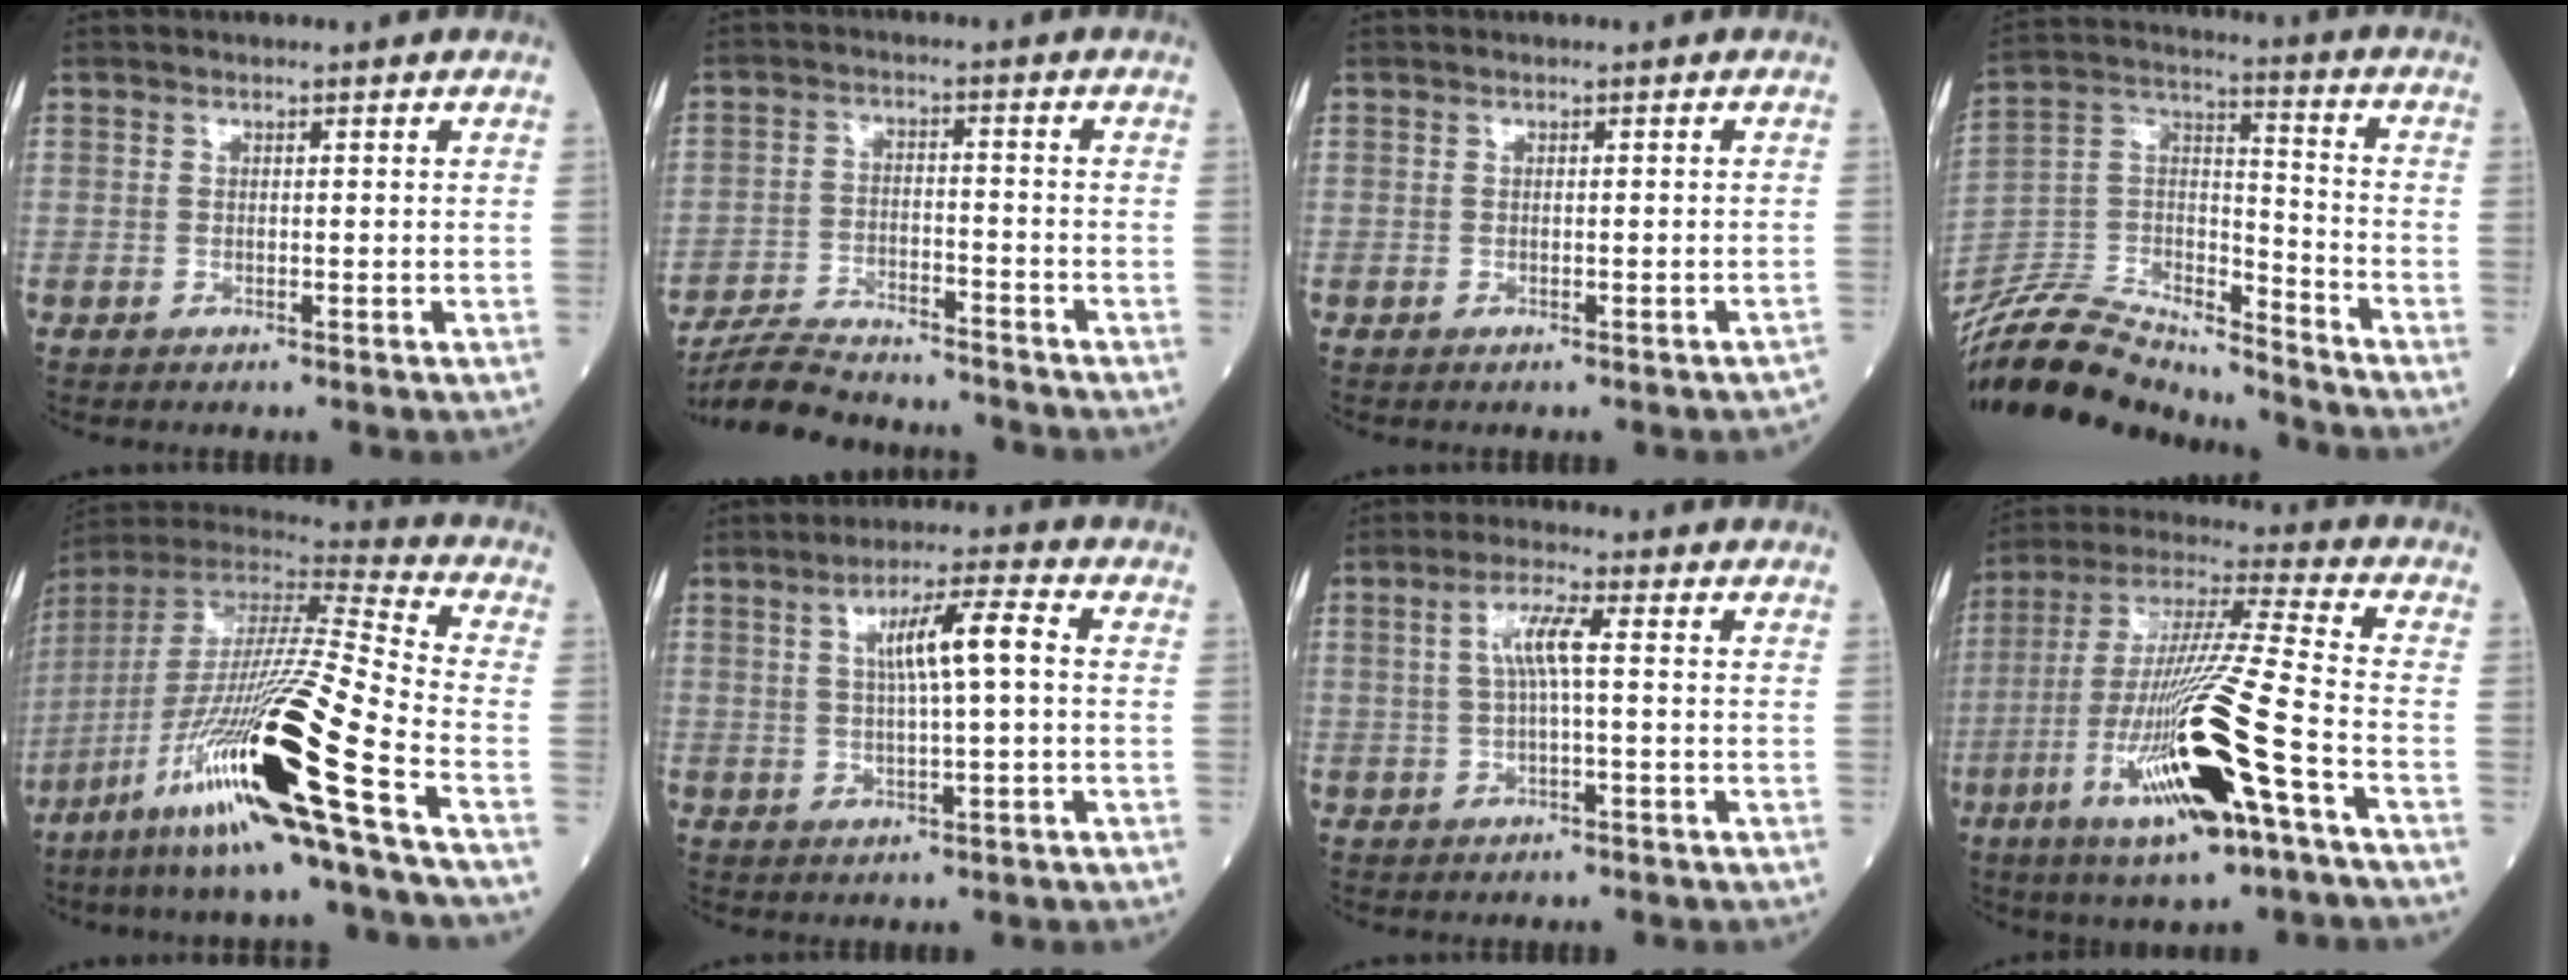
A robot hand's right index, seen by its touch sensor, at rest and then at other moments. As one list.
[{"total": 12.4, "force": [-11.8, 1.6, 3.5], "torque": [-0.060, 0.007, -0.192]}, {"total": 1.6, "force": [-1.4, 0.2, 0.7], "torque": [-0.005, 0.003, -0.015]}, {"total": 21.4, "force": [-20.4, 3.2, 5.8], "torque": [-0.130, 0.019, -0.356]}, {"total": 25.3, "force": [-11.7, -0.8, 22.4], "torque": [-0.434, -0.055, -0.226]}, {"total": 7.3, "force": [1.3, 0.4, 7.1], "torque": [-0.122, 0.010, 0.021]}, {"total": 4.6, "force": [0.6, 0.3, 4.5], "torque": [-0.090, 0.013, 0.012]}, {"total": 21.2, "force": [-7.8, 1.2, 19.7], "torque": [-0.398, -0.029, -0.144]}]